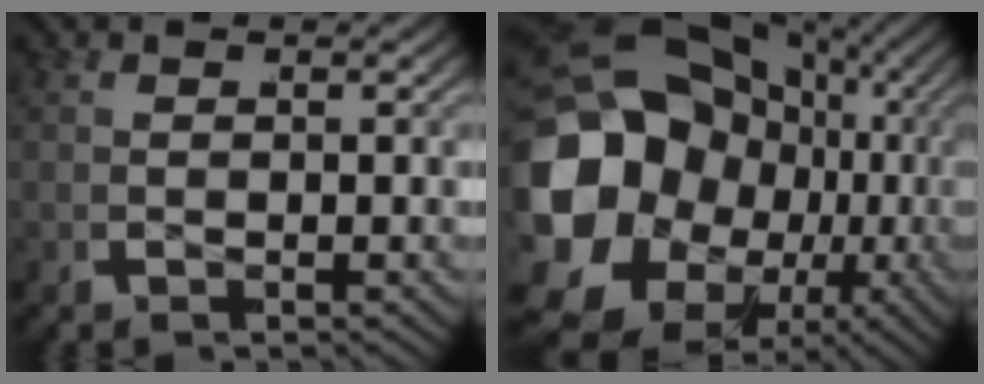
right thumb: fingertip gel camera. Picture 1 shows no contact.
{"total": 25.7, "force": [-2.3, 19.8, 16.2], "torque": [-0.326, -0.039, -0.039]}